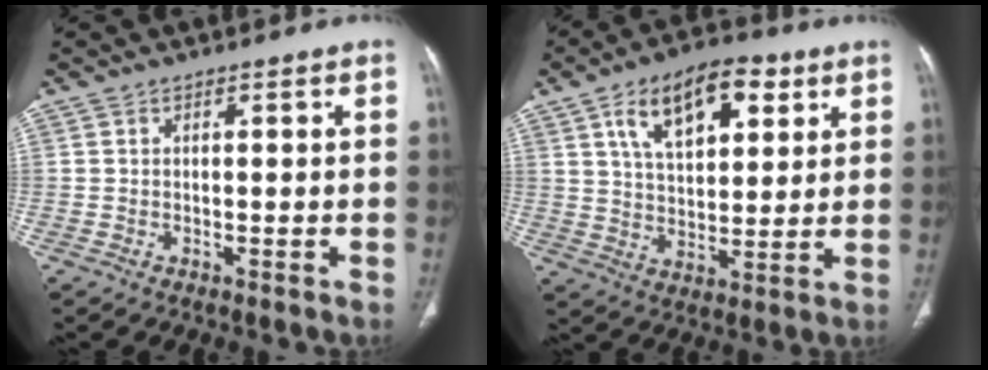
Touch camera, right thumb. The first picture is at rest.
{"total": 15.4, "force": [6.9, 8.1, 11.1], "torque": [-0.144, -0.012, 0.114]}